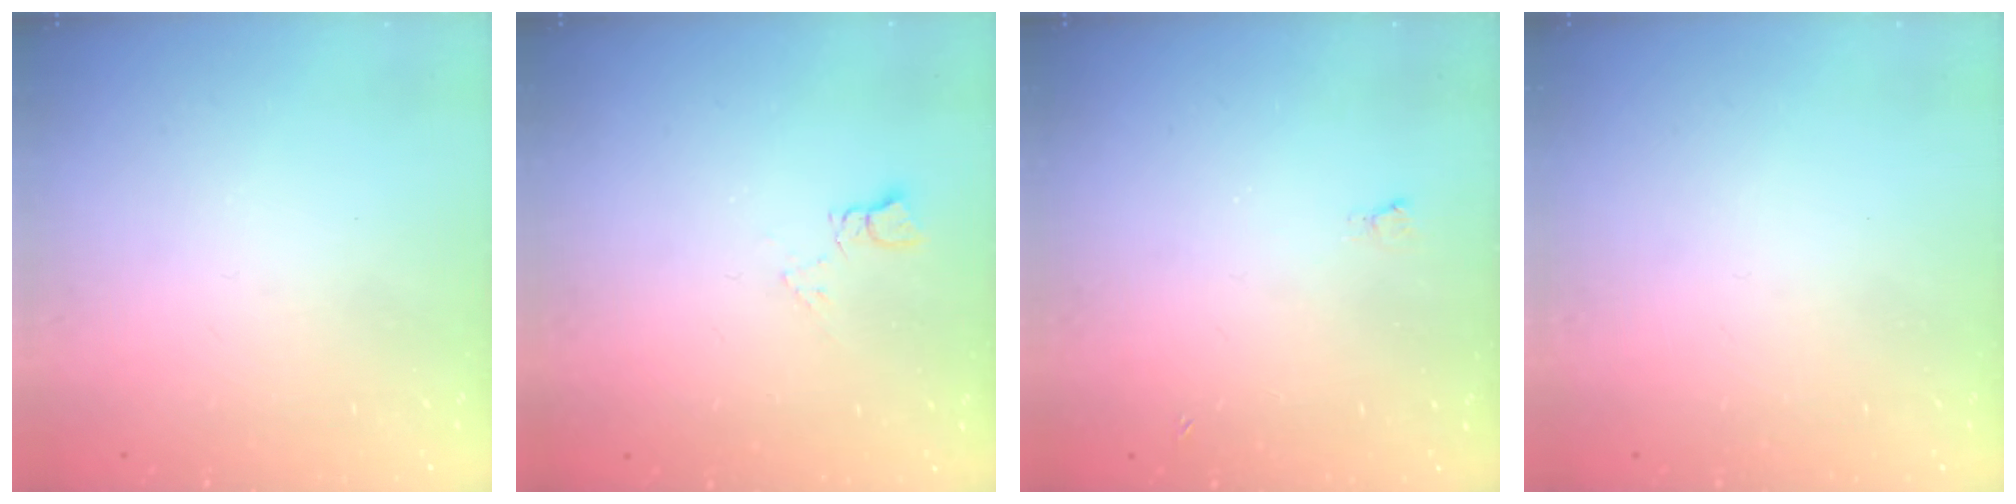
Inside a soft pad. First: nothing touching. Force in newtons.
{"total": 5.1, "press": 5.0, "slide": 0.7}
{"total": 2.4, "press": 2.4, "slide": 0.5}
{"total": 0.0}